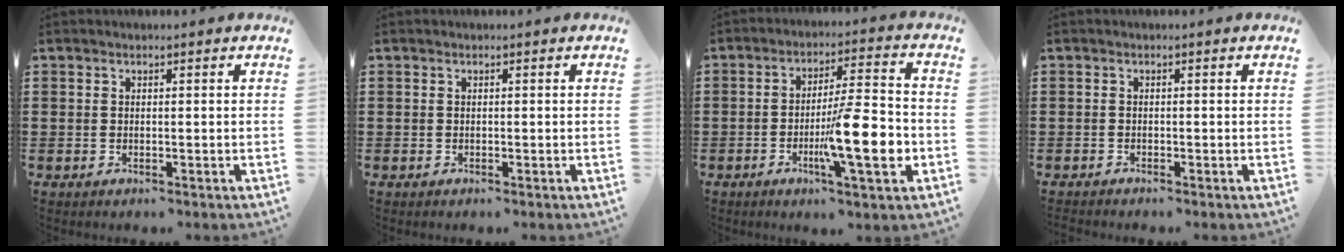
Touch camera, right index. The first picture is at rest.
{"total": 0.0}
{"total": 12.6, "force": [-3.7, 2.1, 11.9], "torque": [-0.188, -0.007, -0.065]}
{"total": 0.7, "force": [-0.7, 0.1, 0.0], "torque": [-0.001, 0.000, -0.014]}